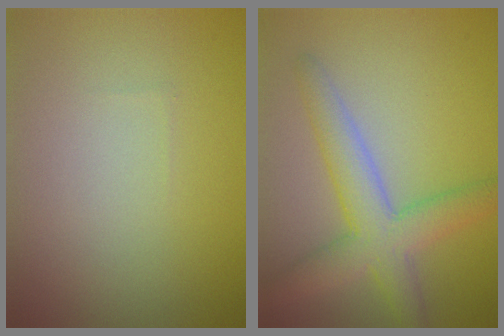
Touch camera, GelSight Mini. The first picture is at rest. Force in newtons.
{"total": 5.2, "press": 5.2, "slide": 0.2}